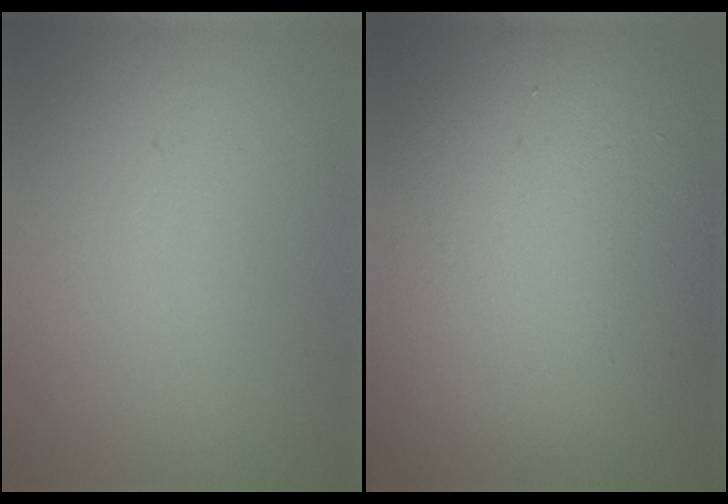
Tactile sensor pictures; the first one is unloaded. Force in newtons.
{"total": 16.2, "press": 16.1, "slide": 1.2}